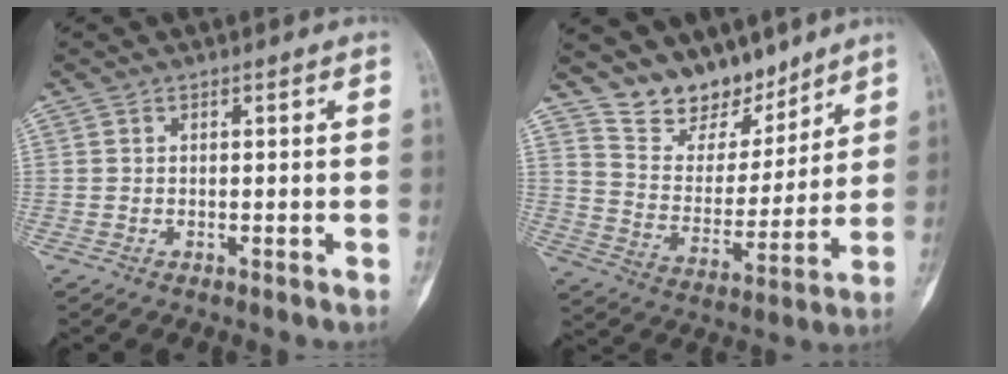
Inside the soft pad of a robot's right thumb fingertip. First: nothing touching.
{"total": 13.2, "force": [11.2, 6.2, 3.3], "torque": [-0.018, -0.077, 0.209]}